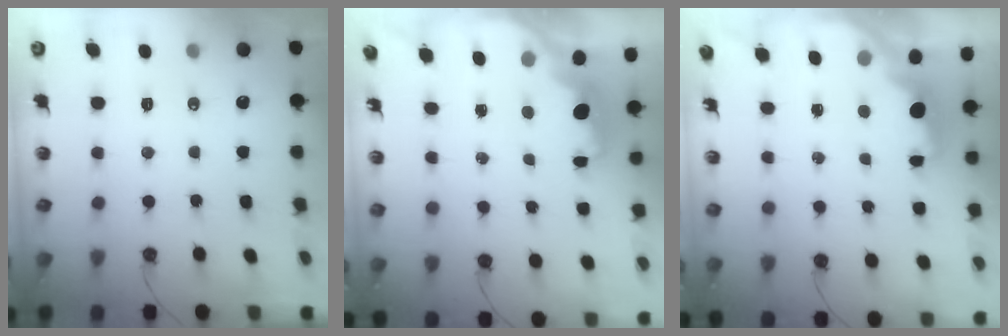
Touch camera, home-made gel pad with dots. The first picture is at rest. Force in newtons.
{"total": 2.5, "press": 2.4, "slide": 0.8}
{"total": 2.3, "press": 2.1, "slide": 0.8}